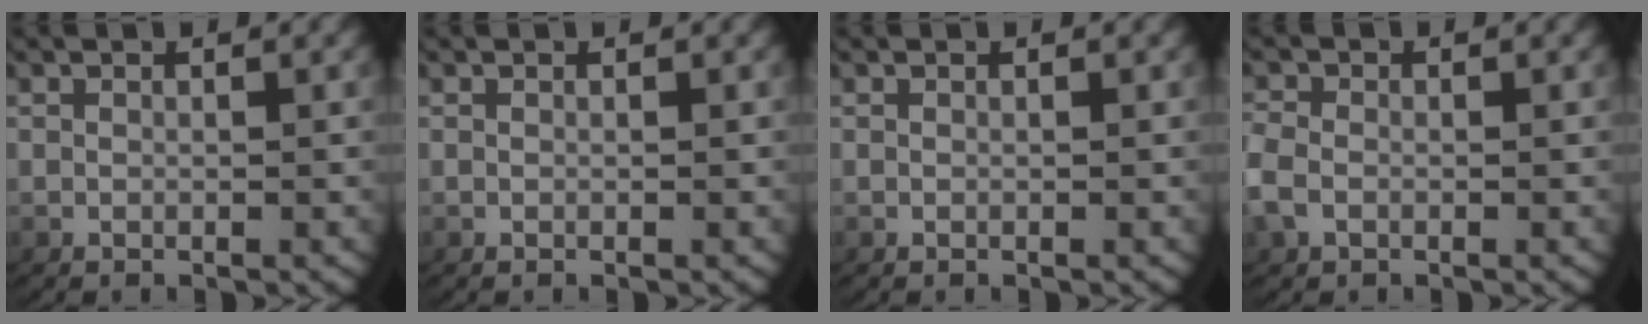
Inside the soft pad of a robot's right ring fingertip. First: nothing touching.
{"total": 0.0}
{"total": 0.0}
{"total": 2.4, "force": [-0.6, 2.0, 1.1], "torque": [-0.040, -0.005, -0.010]}